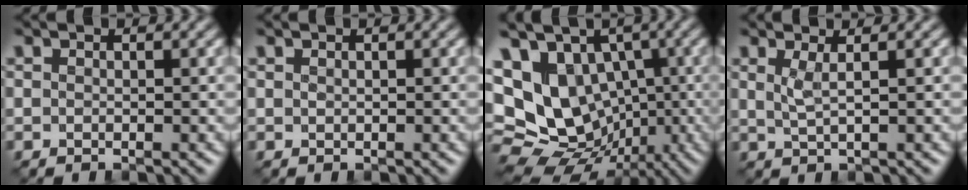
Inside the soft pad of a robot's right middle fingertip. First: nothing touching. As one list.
[{"total": 0.0}, {"total": 16.6, "force": [0.5, 13.3, 9.8], "torque": [-0.213, 0.012, 0.007]}, {"total": 1.8, "force": [0.4, 0.5, 1.7], "torque": [-0.033, -0.005, 0.007]}]